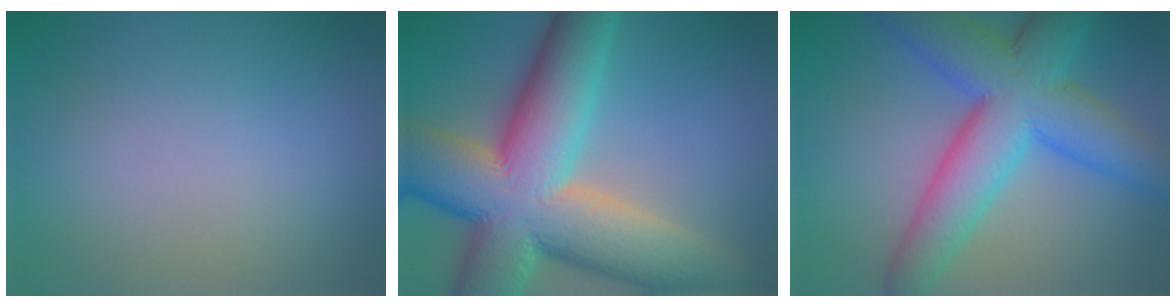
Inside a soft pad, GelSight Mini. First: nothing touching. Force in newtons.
{"total": 17.3, "press": 17.3, "slide": 0.9}
{"total": 10.6, "press": 10.6, "slide": 0.2}